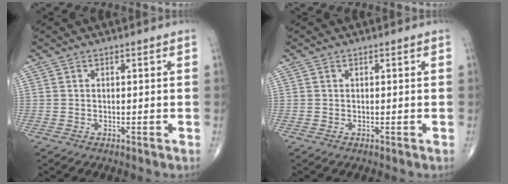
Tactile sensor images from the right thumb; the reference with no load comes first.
{"total": 0.0}